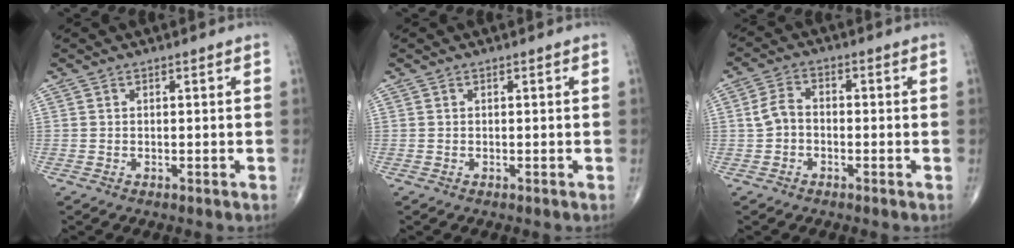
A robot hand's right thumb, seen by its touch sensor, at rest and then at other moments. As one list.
[{"total": 0.0}, {"total": 4.3, "force": [-0.8, 3.2, 2.8], "torque": [-0.051, 0.018, -0.023]}]